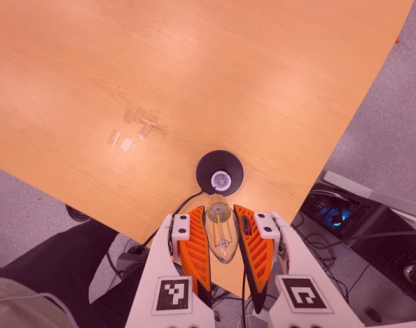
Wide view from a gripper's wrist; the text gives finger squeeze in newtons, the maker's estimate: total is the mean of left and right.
{"total": 21.6, "left": 24.3, "right": 18.9}